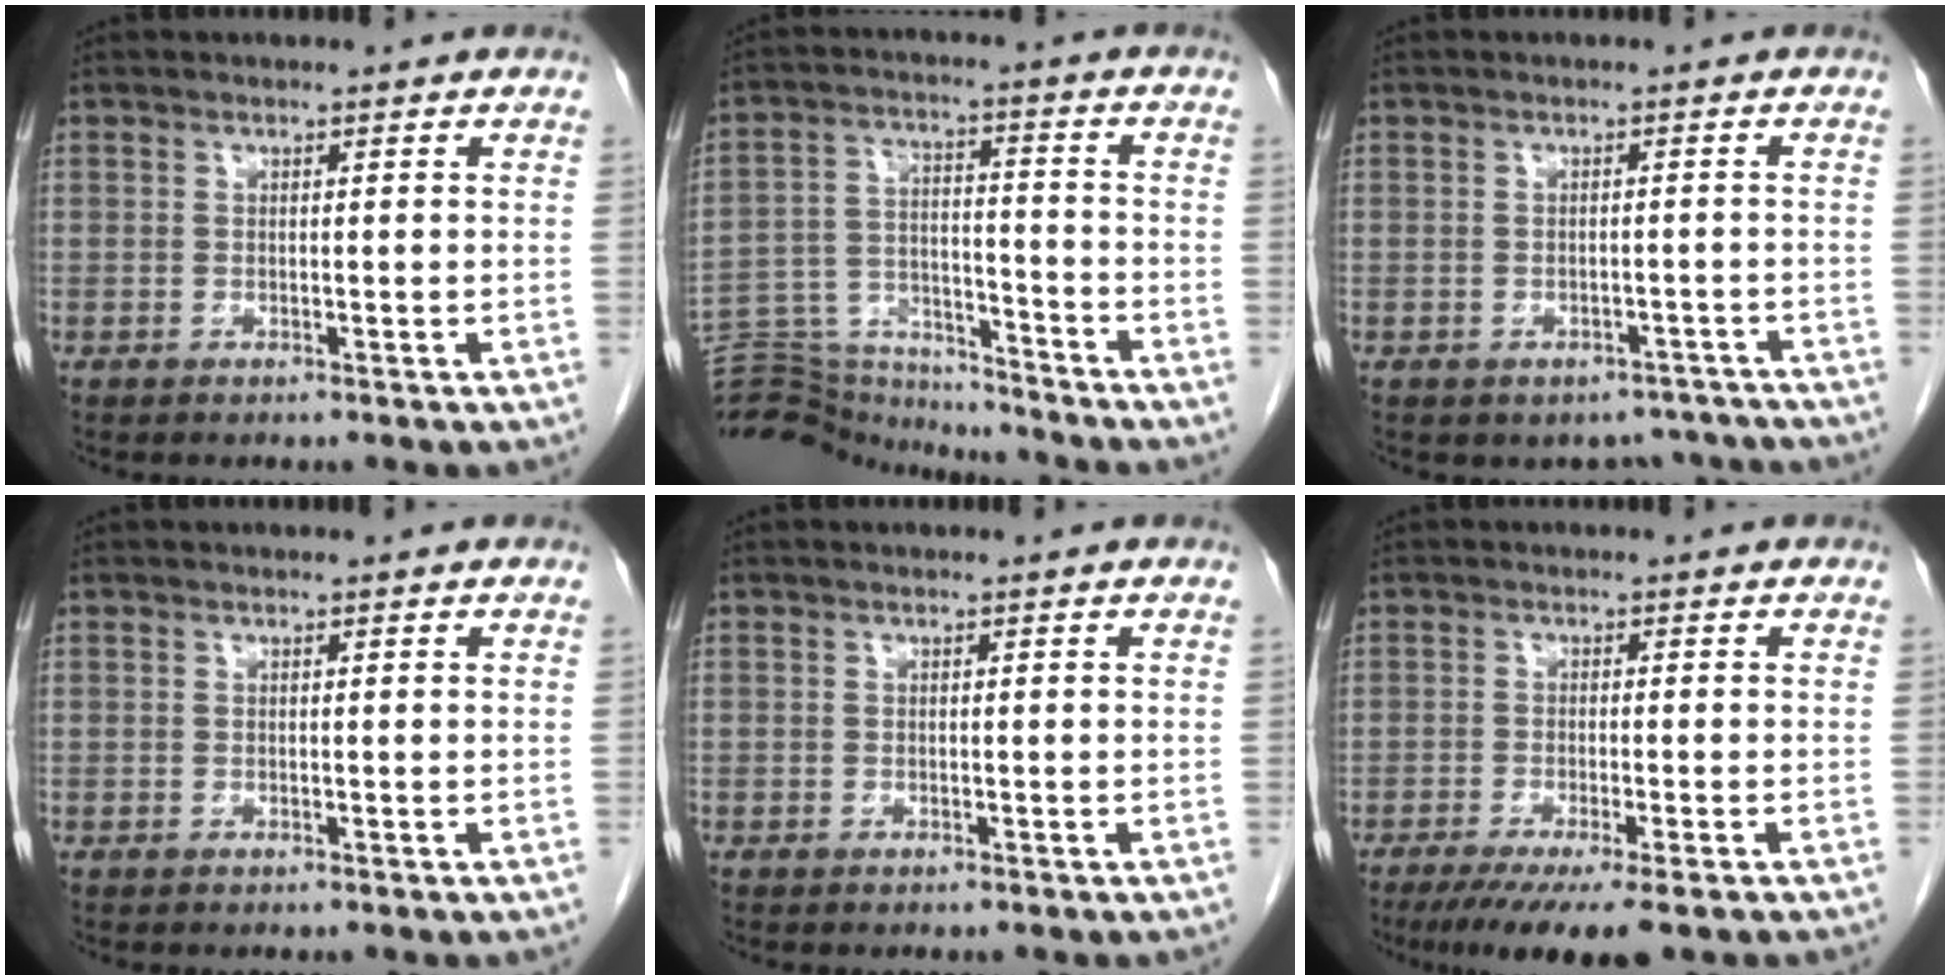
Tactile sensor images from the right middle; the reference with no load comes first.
{"total": 15.9, "force": [-15.6, 2.3, 2.4], "torque": [-0.052, 0.031, -0.249]}
{"total": 5.6, "force": [-4.7, 3.1, 0.2], "torque": [0.017, 0.017, -0.053]}
{"total": 0.0}
{"total": 0.0}
{"total": 8.4, "force": [-5.9, 0.8, 5.9], "torque": [-0.085, -0.018, -0.093]}